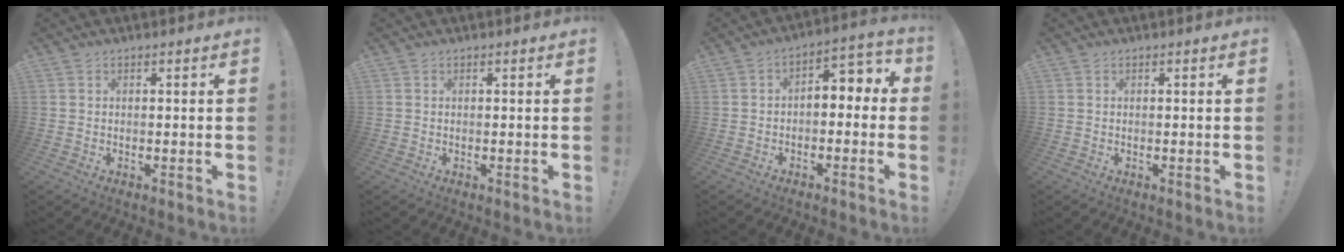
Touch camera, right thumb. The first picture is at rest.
{"total": 0.0}
{"total": 5.6, "force": [-0.8, 3.7, 4.1], "torque": [-0.042, 0.001, -0.018]}
{"total": 0.0}